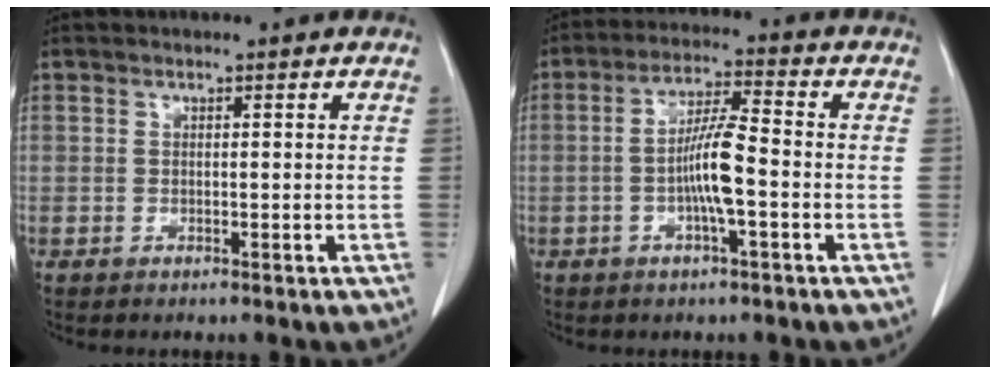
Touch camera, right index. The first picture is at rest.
{"total": 7.2, "force": [-1.5, 0.5, 7.0], "torque": [-0.137, 0.009, -0.029]}